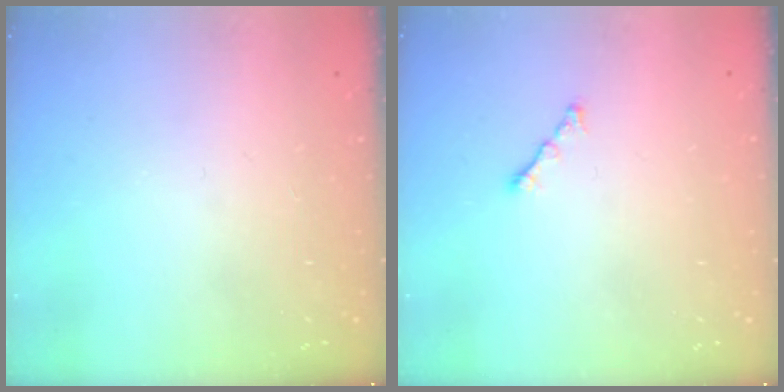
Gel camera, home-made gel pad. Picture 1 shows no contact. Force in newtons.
{"total": 1.7, "press": 1.6, "slide": 0.6}